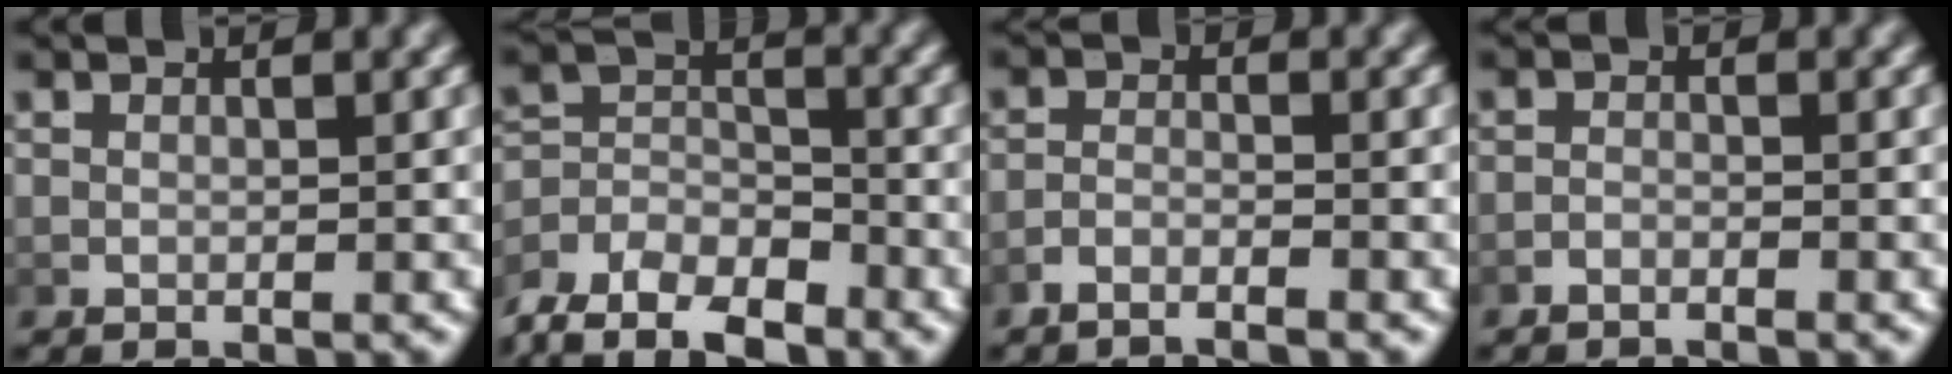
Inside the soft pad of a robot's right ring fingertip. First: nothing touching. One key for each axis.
{"total": 7.7, "fx": -4.7, "fy": 4.9, "fz": 3.7, "tx": -0.086, "ty": -0.033, "tz": -0.072}
{"total": 2.5, "fx": -2.3, "fy": 0.3, "fz": 0.9, "tx": -0.016, "ty": -0.003, "tz": -0.044}
{"total": 1.3, "fx": -1.2, "fy": 0.2, "fz": 0.1, "tx": -0.007, "ty": -0.004, "tz": -0.025}